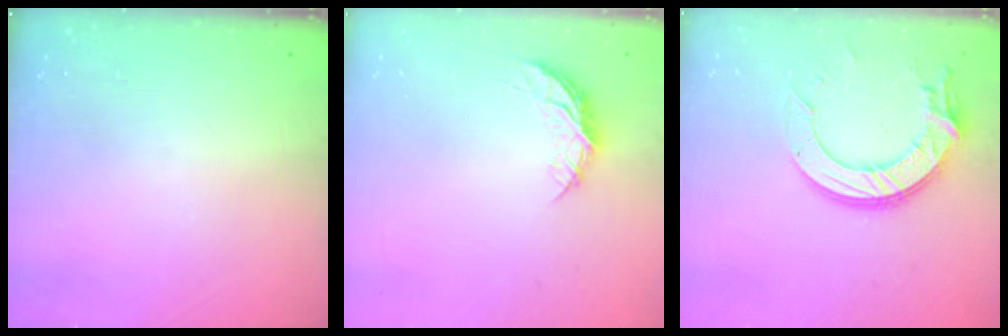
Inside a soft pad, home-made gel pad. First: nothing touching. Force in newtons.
{"total": 5.2, "press": 5.1, "slide": 0.5}
{"total": 15.3, "press": 15.2, "slide": 1.5}